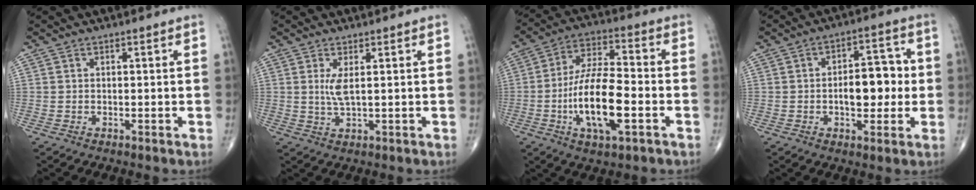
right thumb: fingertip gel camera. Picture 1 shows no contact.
{"total": 3.2, "force": [0.7, 0.6, 3.0], "torque": [-0.067, -0.012, 0.021]}
{"total": 15.1, "force": [-4.2, 5.4, 13.5], "torque": [-0.250, 0.024, -0.076]}
{"total": 9.7, "force": [-0.5, 5.2, 8.2], "torque": [-0.092, 0.020, -0.009]}